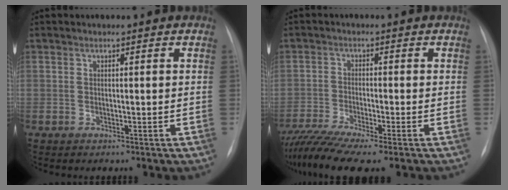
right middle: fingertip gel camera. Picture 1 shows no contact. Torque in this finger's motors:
{"motor_torque": [1.15, -0.99, 0.50, 0.11]}